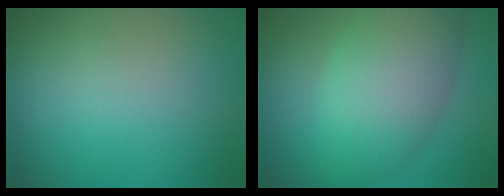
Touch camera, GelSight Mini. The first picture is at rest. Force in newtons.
{"total": 6.8, "press": 6.8, "slide": 0.3}